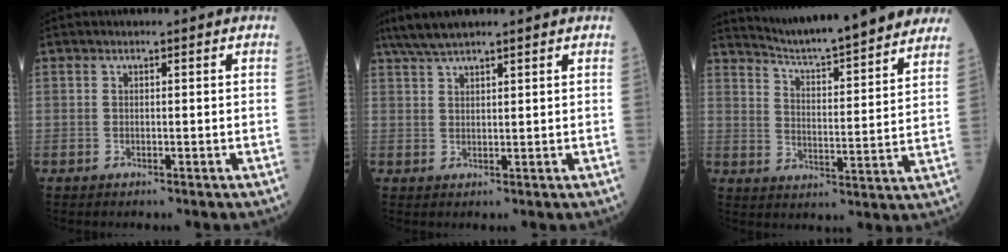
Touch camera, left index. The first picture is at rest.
{"total": 4.9, "force": [4.1, 0.1, 2.8], "torque": [-0.057, 0.025, 0.078]}
{"total": 20.7, "force": [18.9, 1.2, 8.4], "torque": [-0.122, -0.030, 0.251]}